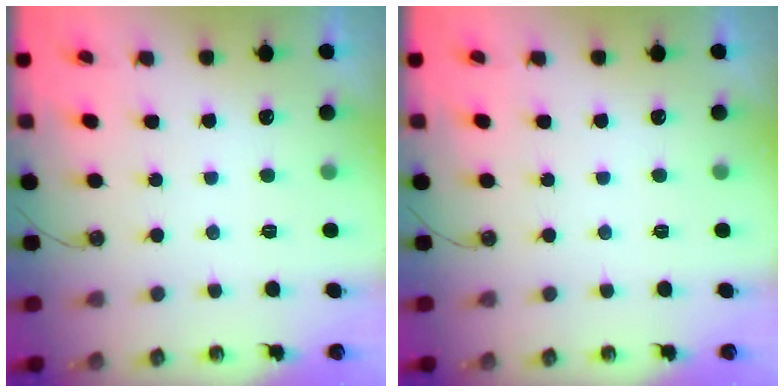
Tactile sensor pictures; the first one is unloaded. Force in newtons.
{"total": 0.0}